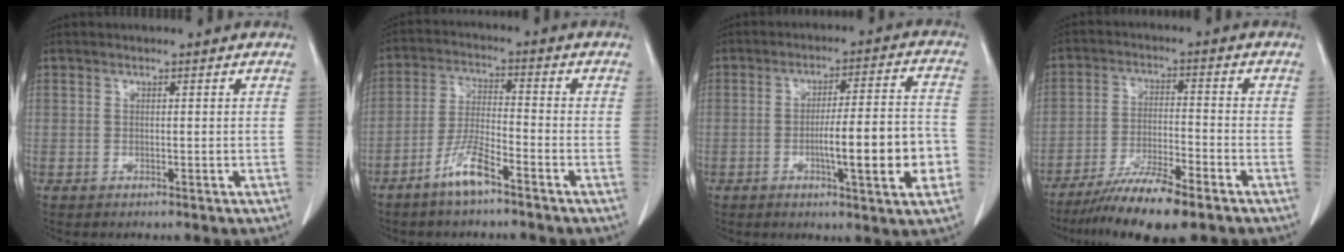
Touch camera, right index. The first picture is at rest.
{"total": 6.7, "force": [-4.6, 0.8, 4.8], "torque": [-0.103, -0.007, -0.092]}
{"total": 12.3, "force": [-3.3, 1.1, 11.8], "torque": [-0.177, 0.008, -0.047]}
{"total": 10.3, "force": [-7.8, 0.9, 6.7], "torque": [-0.118, -0.026, -0.135]}